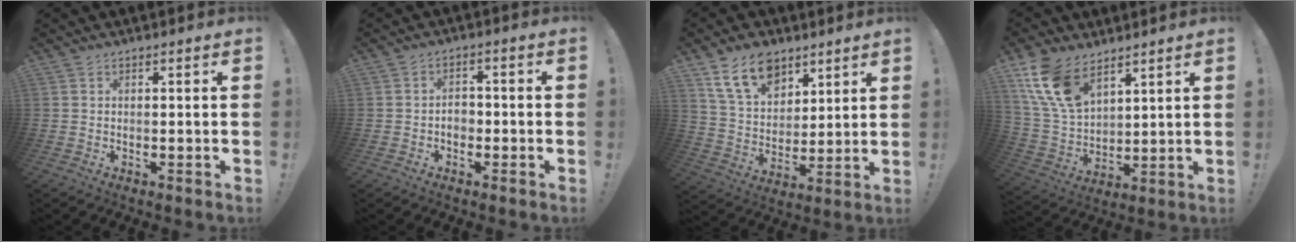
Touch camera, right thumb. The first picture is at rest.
{"total": 3.6, "force": [-1.3, 2.7, 2.1], "torque": [-0.029, 0.003, -0.025]}
{"total": 14.7, "force": [9.1, 9.4, 6.7], "torque": [-0.110, -0.049, 0.174]}
{"total": 15.0, "force": [9.2, 8.3, 8.5], "torque": [-0.189, -0.042, 0.179]}